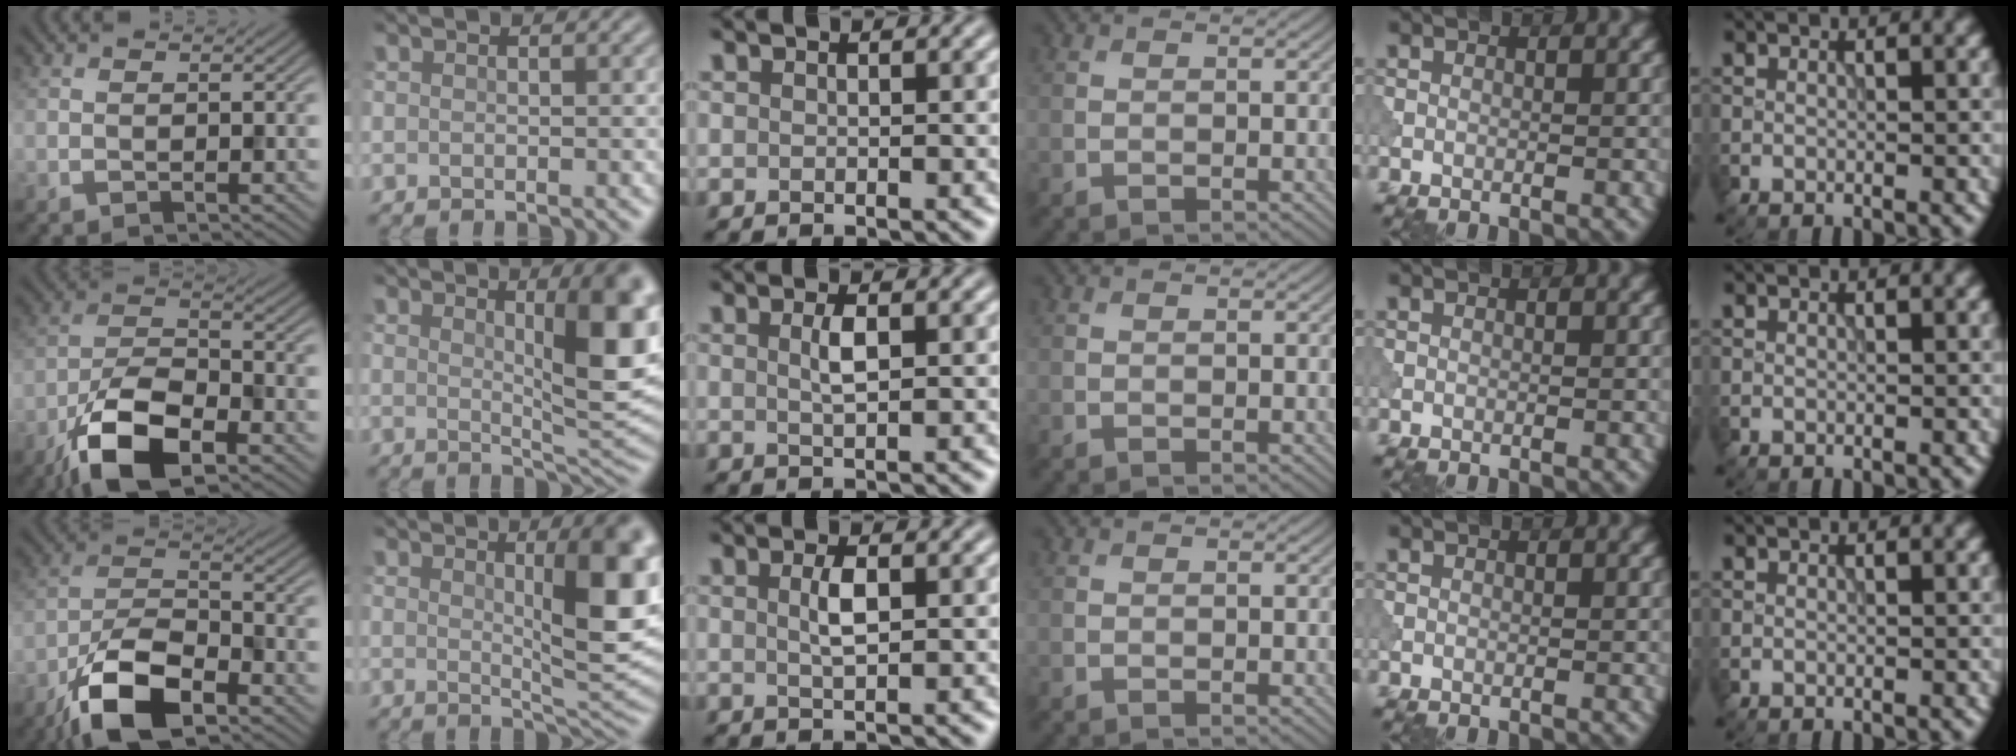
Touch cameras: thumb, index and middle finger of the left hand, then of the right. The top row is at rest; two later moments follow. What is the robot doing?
{"motion": "shake", "object": "bell"}